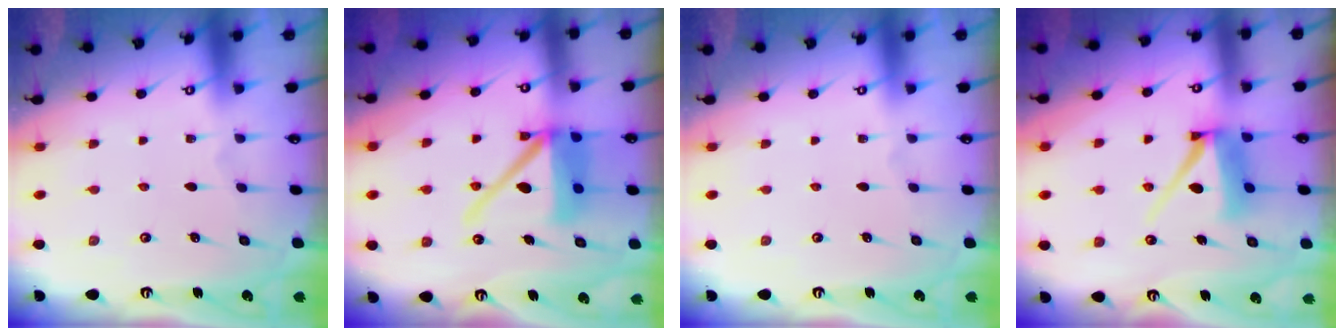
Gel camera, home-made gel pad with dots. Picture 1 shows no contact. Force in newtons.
{"total": 14.1, "press": 13.9, "slide": 1.9}
{"total": 0.0}
{"total": 9.9, "press": 9.9, "slide": 1.2}